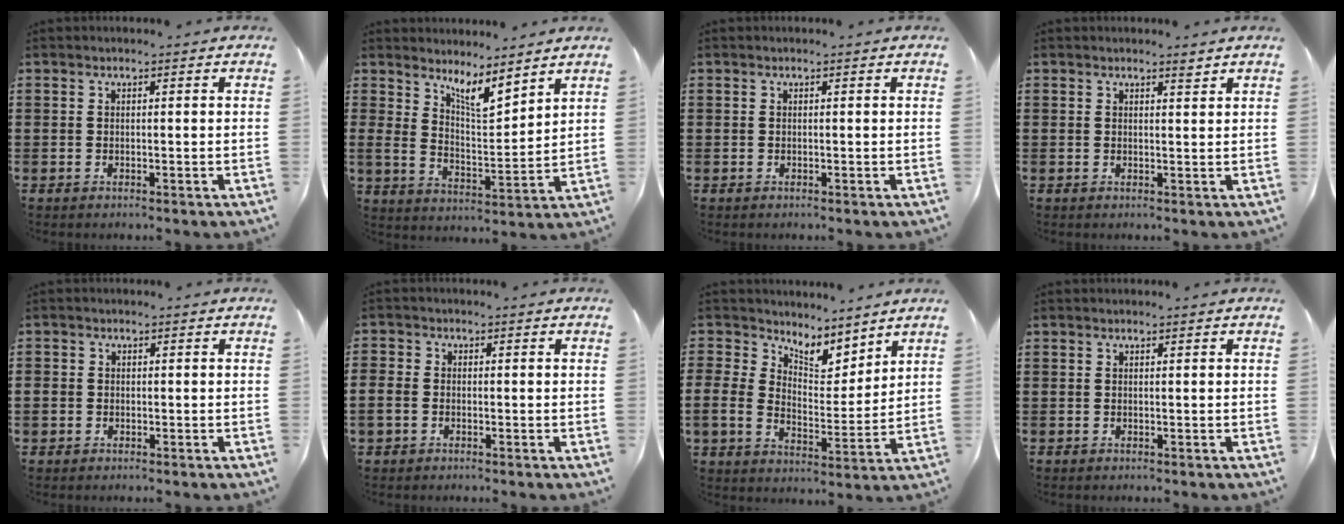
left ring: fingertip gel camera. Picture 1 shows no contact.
{"total": 5.9, "force": [4.9, 0.9, 3.2], "torque": [-0.068, -0.026, 0.084]}
{"total": 0.0}
{"total": 1.6, "force": [1.4, 0.1, 0.7], "torque": [-0.008, -0.003, 0.023]}
{"total": 1.1, "force": [-0.3, 1.1, 0.1], "torque": [-0.005, 0.005, -0.009]}
{"total": 2.0, "force": [-0.9, 1.6, 0.8], "torque": [-0.026, 0.004, -0.020]}
{"total": 5.5, "force": [4.6, 2.8, 1.1], "torque": [-0.046, -0.031, 0.079]}
{"total": 0.0}